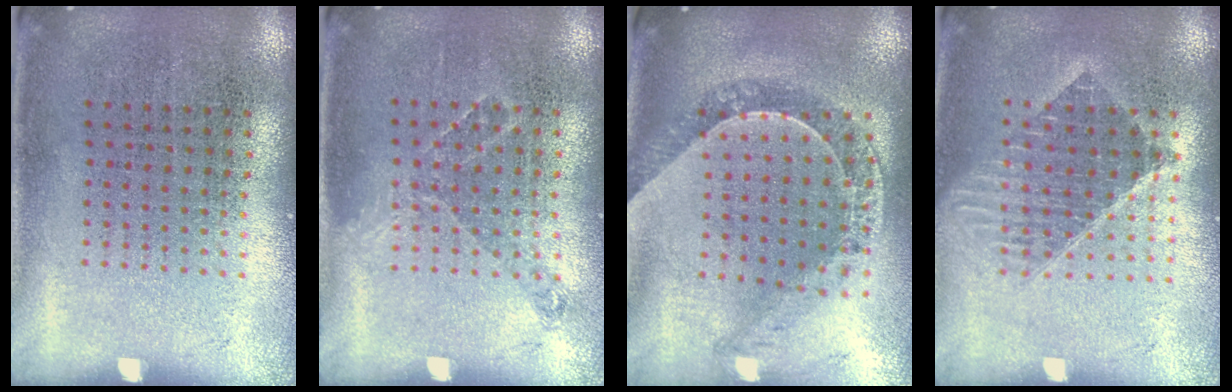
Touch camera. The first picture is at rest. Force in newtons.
{"total": 0.8, "press": 0.7, "slide": 0.4}
{"total": 1.1, "press": 1.0, "slide": 0.2}
{"total": 1.5, "press": 1.3, "slide": 0.8}